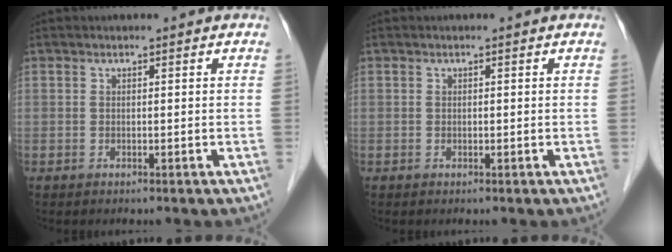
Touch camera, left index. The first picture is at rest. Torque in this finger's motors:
{"motor_torque": [-0.53, 0.07, -0.07, -0.01]}